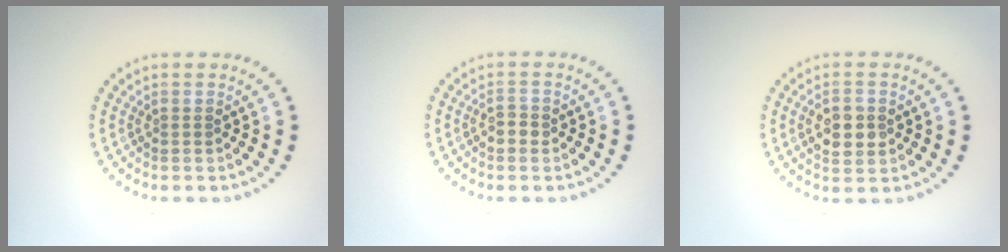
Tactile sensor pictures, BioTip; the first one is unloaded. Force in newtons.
{"total": 1.3, "press": 1.3, "slide": 0.1}
{"total": 2.9, "press": 2.9, "slide": 0.2}